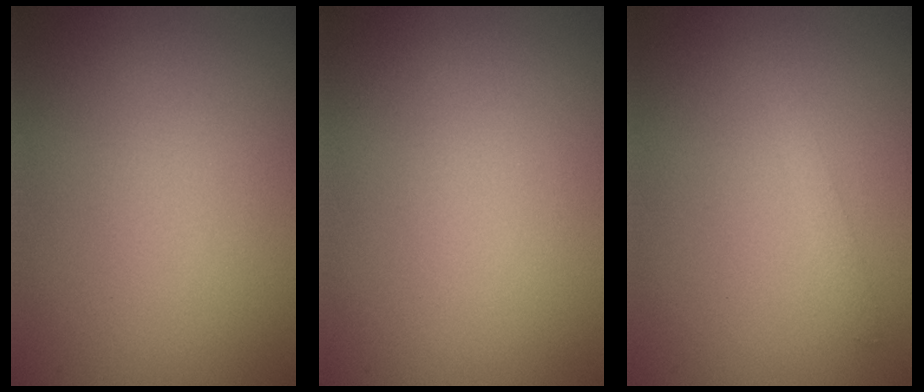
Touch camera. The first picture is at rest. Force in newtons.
{"total": 0.0}
{"total": 1.0, "press": 1.0, "slide": 0.1}